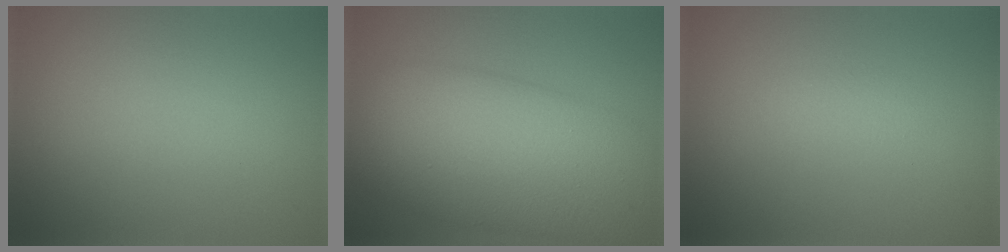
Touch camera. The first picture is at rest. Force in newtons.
{"total": 12.2, "press": 12.2, "slide": 0.2}
{"total": 0.9, "press": 0.9, "slide": 0.0}